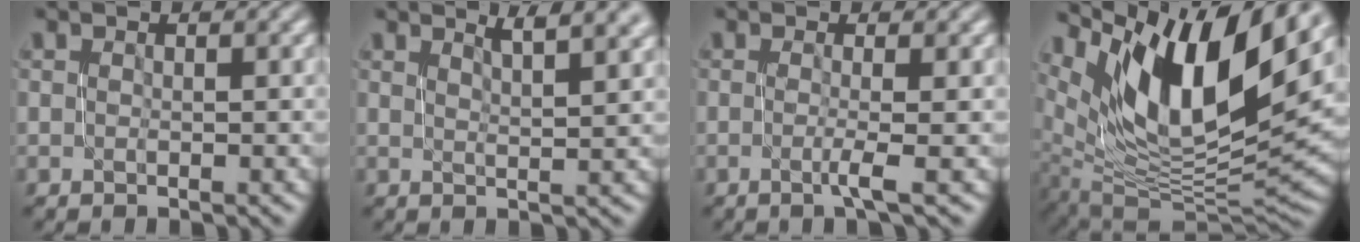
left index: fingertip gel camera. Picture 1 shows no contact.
{"total": 4.1, "force": [2.7, 1.0, 2.9], "torque": [-0.024, 0.009, 0.036]}
{"total": 1.8, "force": [-0.4, 0.4, 1.7], "torque": [-0.028, -0.005, -0.012]}
{"total": 13.9, "force": [6.8, 5.6, 10.7], "torque": [-0.196, 0.007, 0.122]}